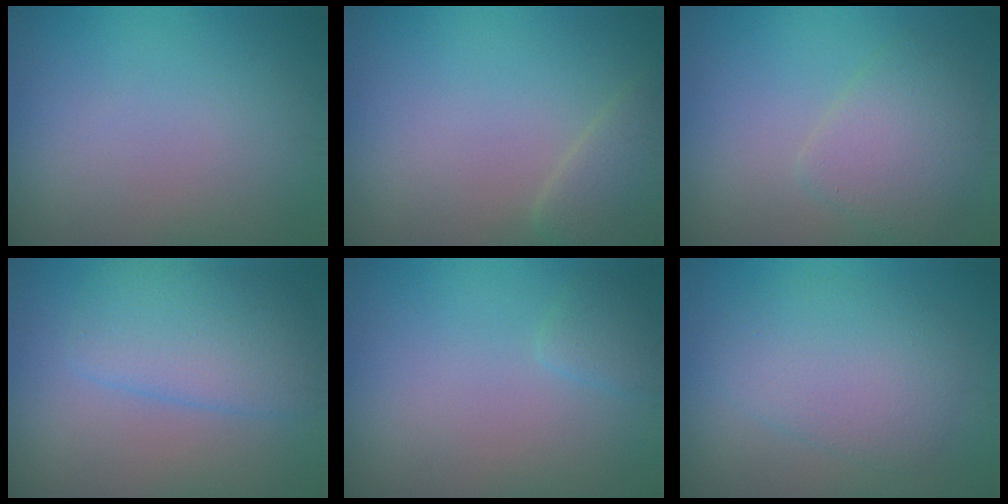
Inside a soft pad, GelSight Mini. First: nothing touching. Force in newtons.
{"total": 2.4, "press": 2.4, "slide": 0.2}
{"total": 3.7, "press": 3.7, "slide": 0.2}
{"total": 4.8, "press": 4.8, "slide": 0.1}
{"total": 1.2, "press": 1.2, "slide": 0.1}
{"total": 4.6, "press": 4.6, "slide": 0.0}